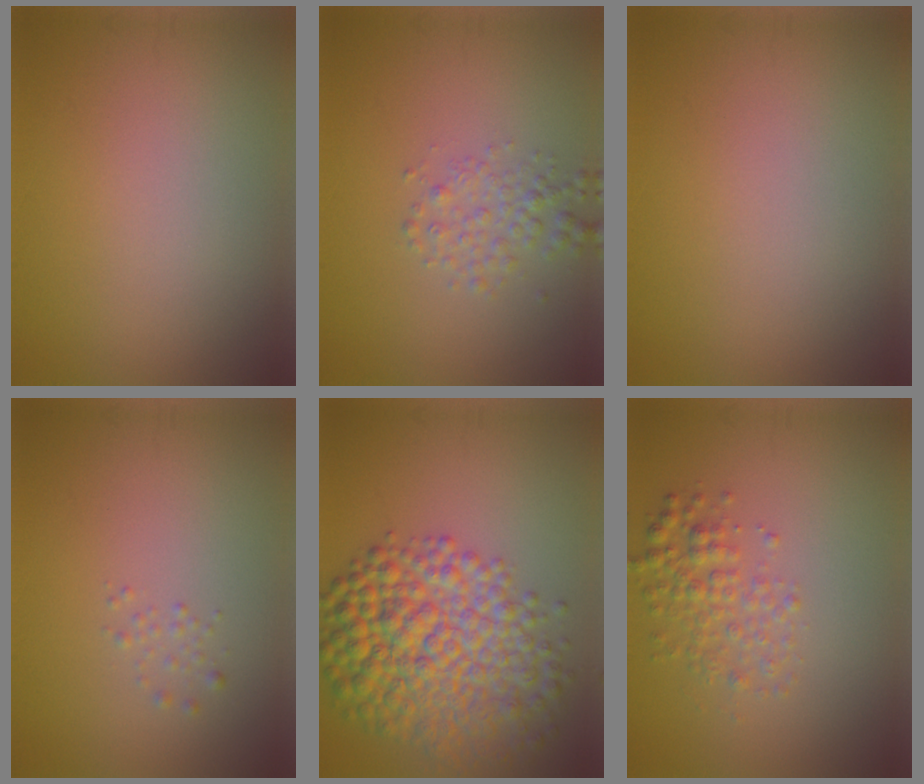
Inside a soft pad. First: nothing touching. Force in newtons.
{"total": 2.1, "press": 2.1, "slide": 0.1}
{"total": 0.0}
{"total": 0.8, "press": 0.8, "slide": 0.0}
{"total": 9.9, "press": 9.9, "slide": 0.1}
{"total": 2.8, "press": 2.8, "slide": 0.1}